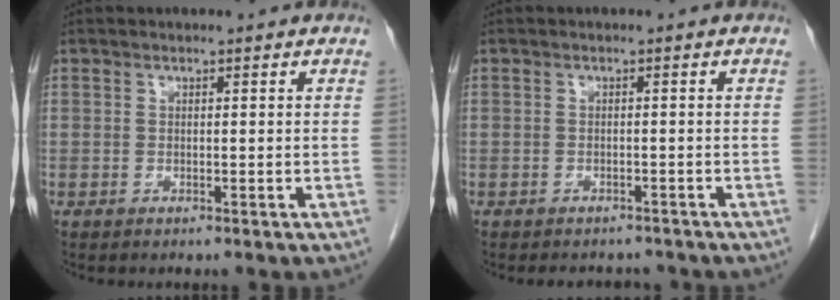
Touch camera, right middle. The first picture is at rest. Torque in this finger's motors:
{"motor_torque": [0.03, -0.02, 0.00, 0.00]}